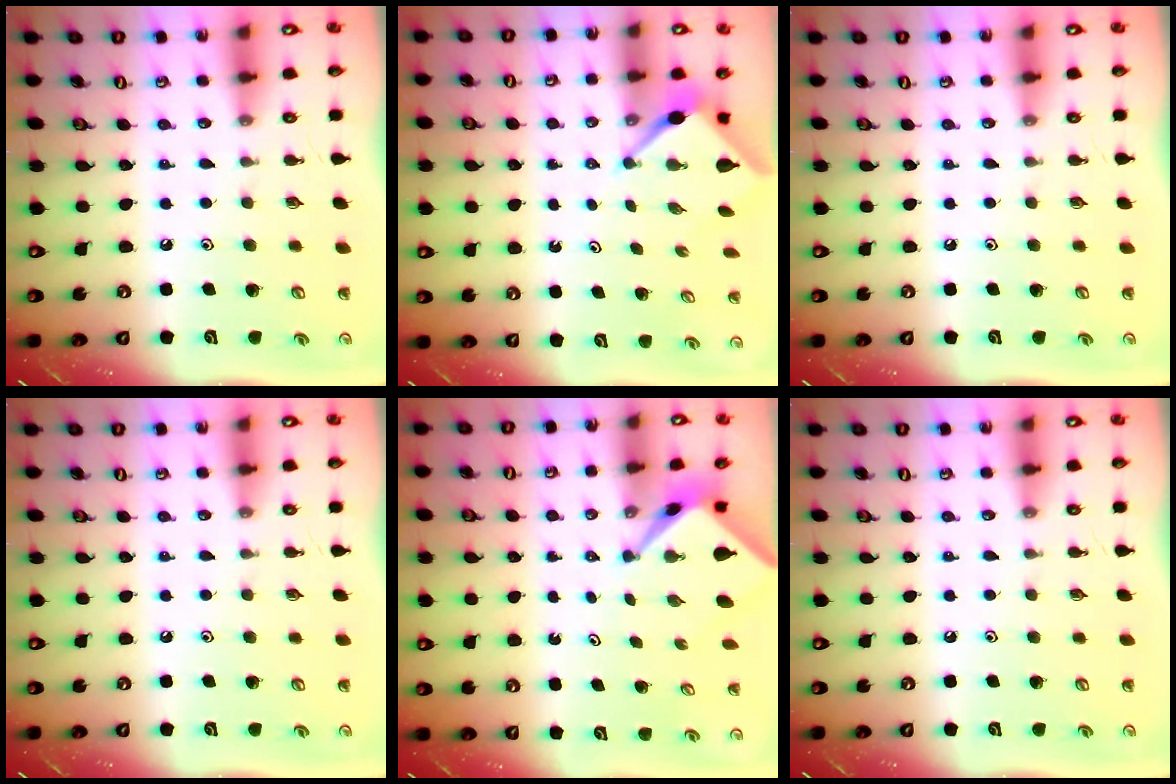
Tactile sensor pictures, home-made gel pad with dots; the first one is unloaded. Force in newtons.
{"total": 3.1, "press": 3.1, "slide": 0.3}
{"total": 0.0}
{"total": 0.0}
{"total": 2.4, "press": 2.4, "slide": 0.2}
{"total": 0.0}